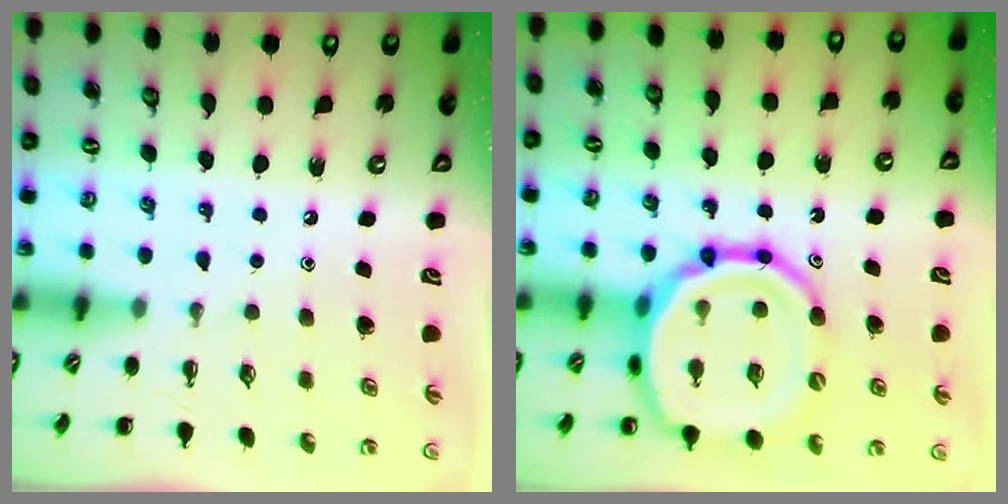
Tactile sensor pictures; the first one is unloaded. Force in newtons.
{"total": 22.2, "press": 21.9, "slide": 4.0}